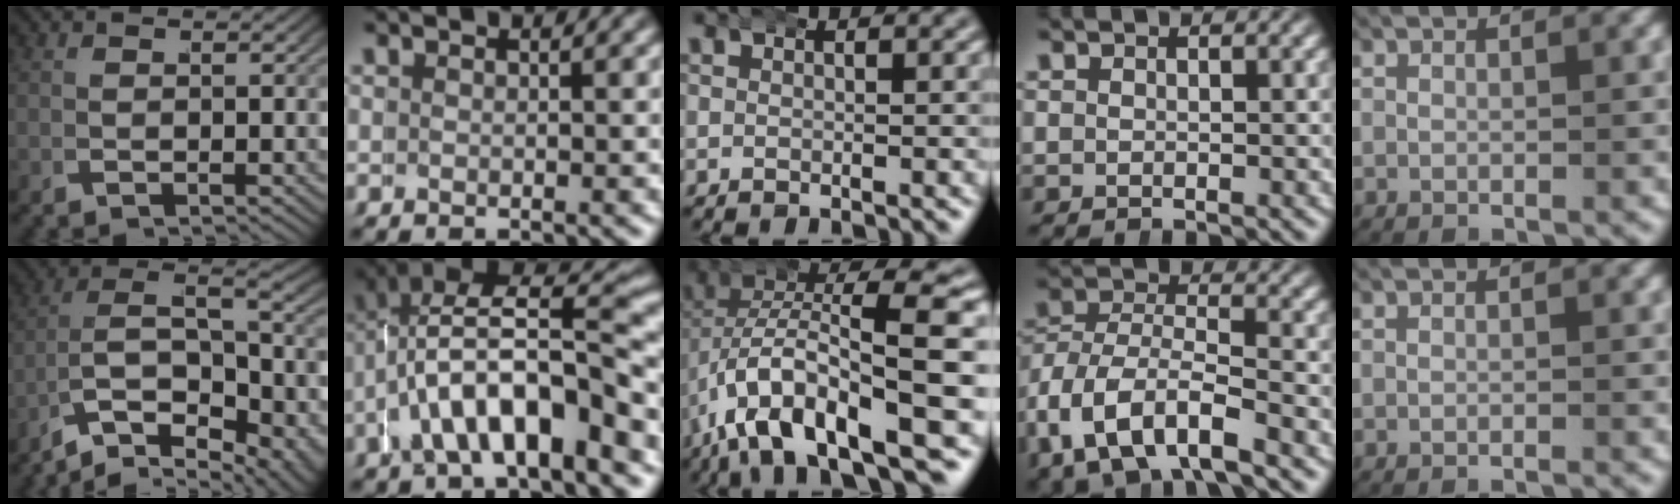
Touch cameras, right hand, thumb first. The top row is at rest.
{"thumb": {"total": 13.6, "force": [-3.2, 9.2, 9.4], "torque": [-0.202, -0.053, -0.041]}, "index": {"total": 7.0, "force": [-0.8, 2.9, 6.3], "torque": [-0.105, -0.005, -0.009]}, "middle": {"total": 12.4, "force": [-4.0, 5.8, 10.2], "torque": [-0.179, -0.022, -0.043]}, "ring": {"total": 7.2, "force": [-1.4, 5.1, 4.9], "torque": [-0.110, -0.024, -0.017]}, "little": {"total": 0.6, "force": [-0.6, -0.2, 0.1], "torque": [-0.001, 0.003, -0.012]}}